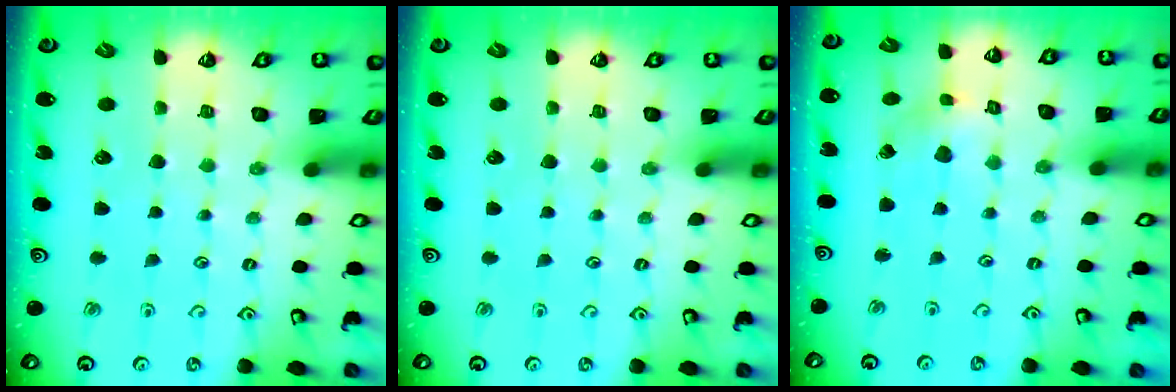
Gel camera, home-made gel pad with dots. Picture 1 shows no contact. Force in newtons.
{"total": 0.0}
{"total": 2.2, "press": 2.2, "slide": 0.2}